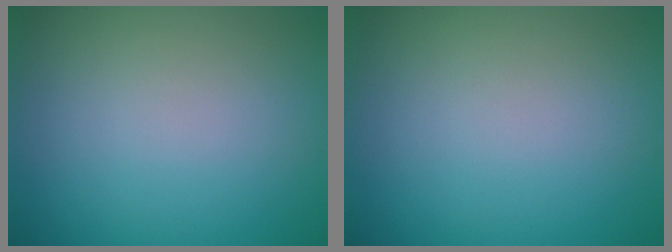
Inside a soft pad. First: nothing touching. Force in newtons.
{"total": 0.0}